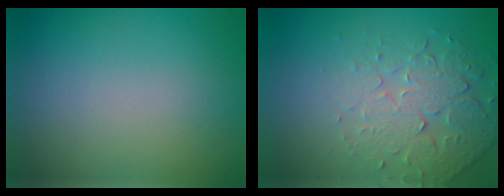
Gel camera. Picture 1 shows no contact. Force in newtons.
{"total": 5.1, "press": 3.7, "slide": 3.5}